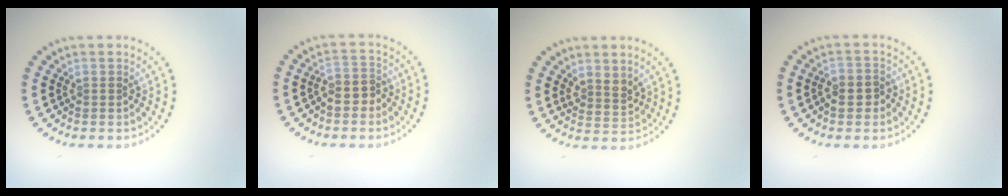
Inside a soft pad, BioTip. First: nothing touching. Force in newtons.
{"total": 2.3, "press": 2.1, "slide": 0.9}
{"total": 2.0, "press": 1.7, "slide": 1.2}
{"total": 2.3, "press": 2.2, "slide": 0.7}